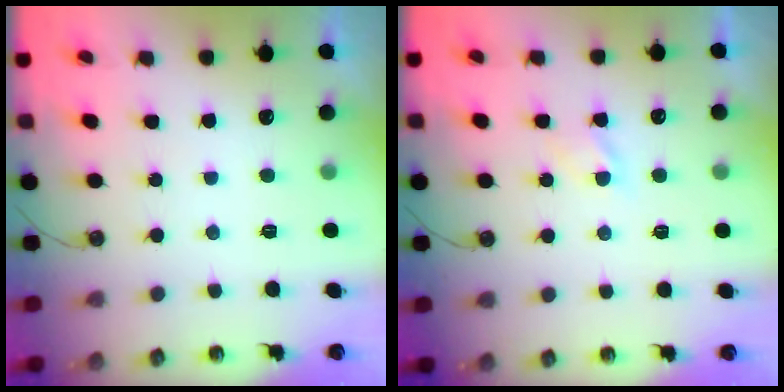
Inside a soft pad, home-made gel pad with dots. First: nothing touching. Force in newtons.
{"total": 2.8, "press": 2.7, "slide": 0.4}